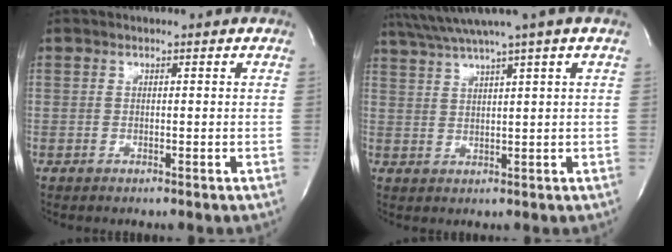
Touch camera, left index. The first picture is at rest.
{"total": 7.0, "force": [5.4, -2.2, 3.8], "torque": [-0.067, 0.016, 0.091]}